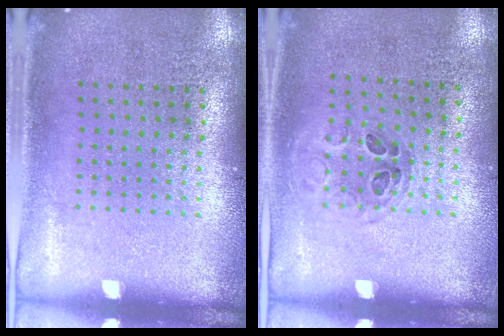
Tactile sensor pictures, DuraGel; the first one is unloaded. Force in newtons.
{"total": 1.0, "press": 0.6, "slide": 0.7}